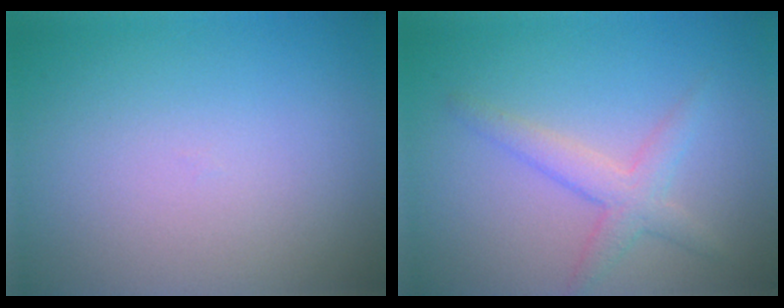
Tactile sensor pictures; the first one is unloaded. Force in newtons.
{"total": 2.2, "press": 2.2, "slide": 0.2}